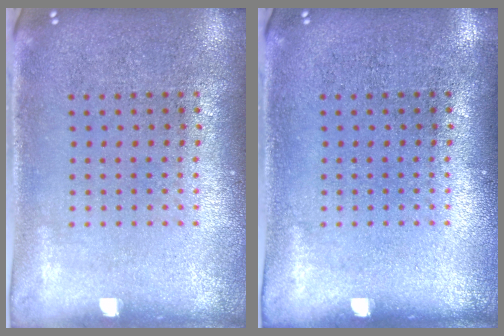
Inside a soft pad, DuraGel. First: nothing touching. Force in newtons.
{"total": 0.0}